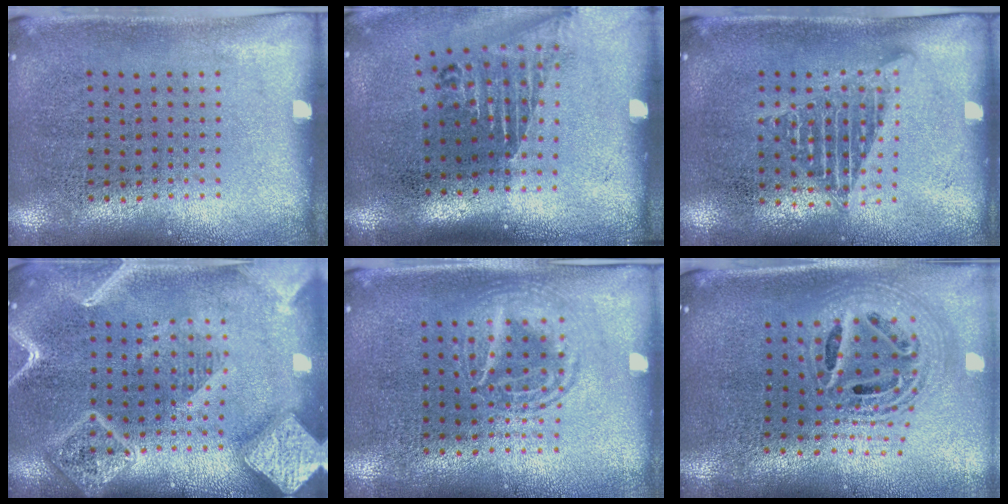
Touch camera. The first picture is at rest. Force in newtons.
{"total": 1.6, "press": 1.3, "slide": 0.9}
{"total": 1.3, "press": 1.2, "slide": 0.6}
{"total": 4.0, "press": 4.0, "slide": 0.4}
{"total": 1.4, "press": 1.4, "slide": 0.1}
{"total": 2.3, "press": 1.8, "slide": 1.4}